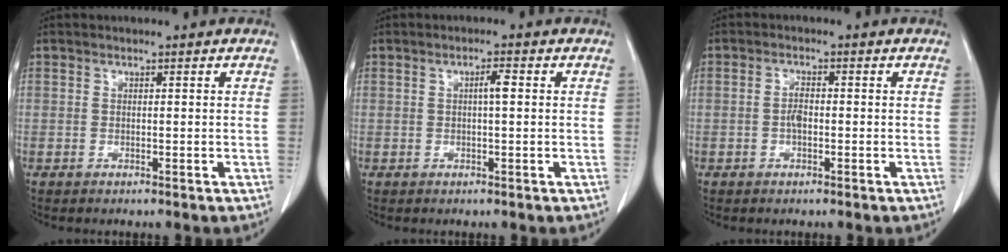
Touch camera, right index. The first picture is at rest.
{"total": 1.9, "force": [0.2, 0.2, 1.9], "torque": [-0.033, 0.004, 0.004]}
{"total": 1.9, "force": [-0.4, 0.8, 1.7], "torque": [-0.033, 0.003, -0.007]}